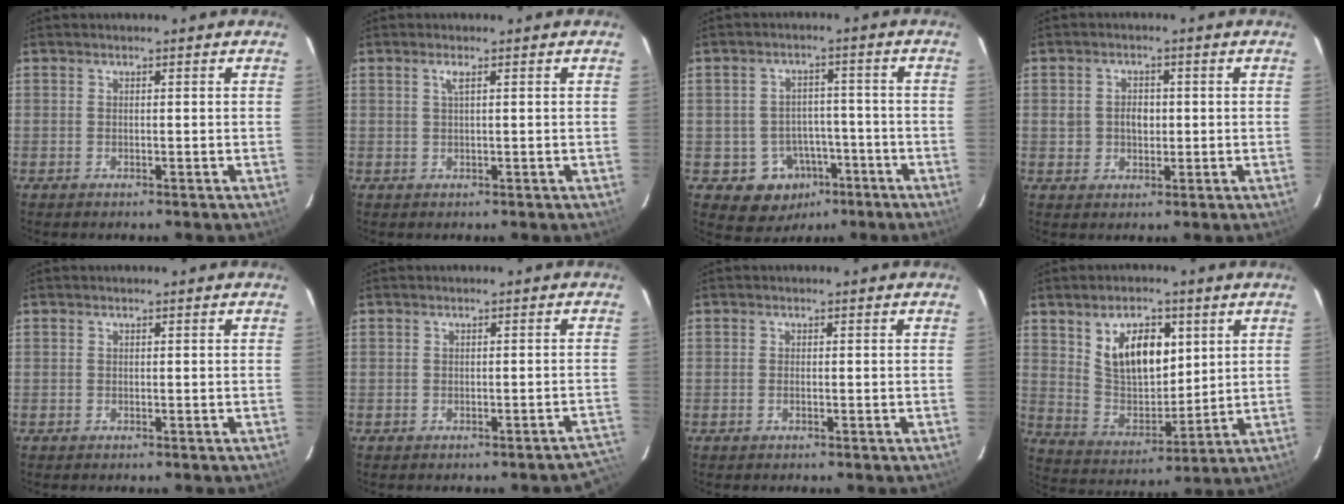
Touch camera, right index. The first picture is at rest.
{"total": 1.2, "force": [0.5, -0.2, 1.1], "torque": [-0.023, 0.002, 0.010]}
{"total": 8.1, "force": [-4.0, 6.9, 1.6], "torque": [-0.038, 0.030, -0.034]}
{"total": 3.5, "force": [0.1, 3.0, 1.9], "torque": [-0.032, 0.009, 0.005]}
{"total": 0.0}
{"total": 3.8, "force": [-3.1, 1.5, 1.6], "torque": [-0.004, 0.020, -0.023]}
{"total": 0.6, "force": [-0.2, 0.1, 0.6], "torque": [-0.012, 0.001, -0.005]}
{"total": 12.8, "force": [5.3, 7.2, 9.2], "torque": [-0.156, 0.005, 0.112]}